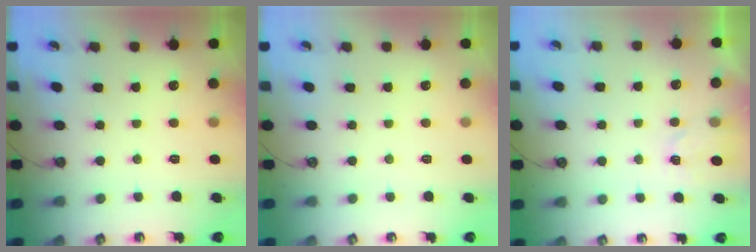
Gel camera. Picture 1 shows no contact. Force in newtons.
{"total": 0.0}
{"total": 2.7, "press": 2.7, "slide": 0.4}